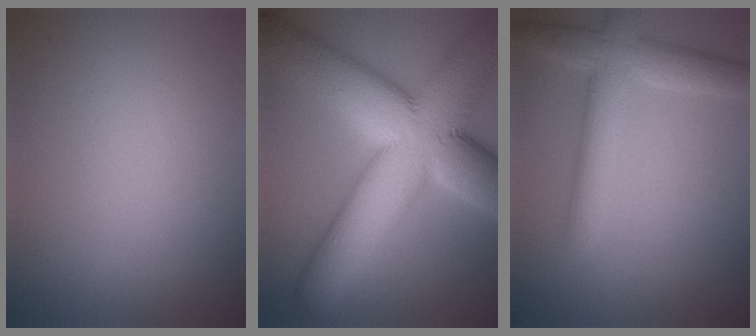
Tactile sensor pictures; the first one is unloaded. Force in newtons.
{"total": 15.8, "press": 15.7, "slide": 1.0}
{"total": 5.3, "press": 5.2, "slide": 0.3}